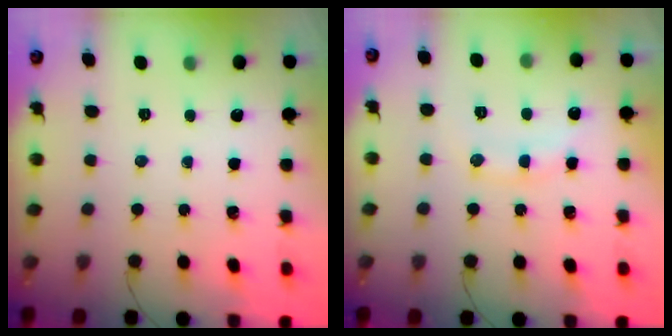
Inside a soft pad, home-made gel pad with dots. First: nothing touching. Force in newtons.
{"total": 10.2, "press": 10.2, "slide": 0.6}